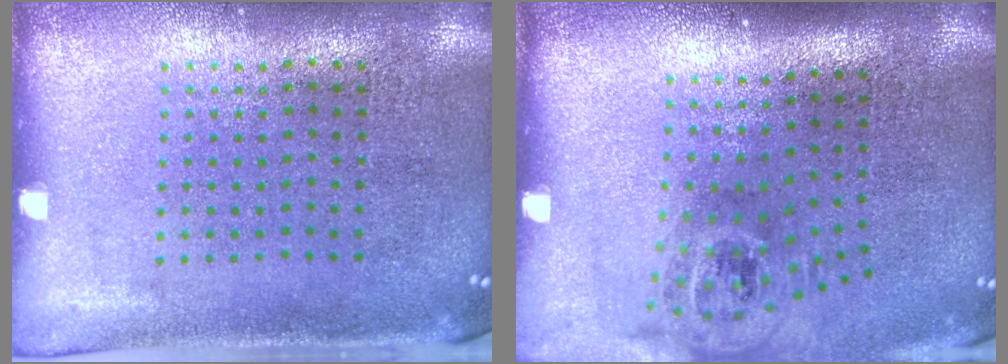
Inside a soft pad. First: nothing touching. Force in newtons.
{"total": 1.7, "press": 1.2, "slide": 1.2}